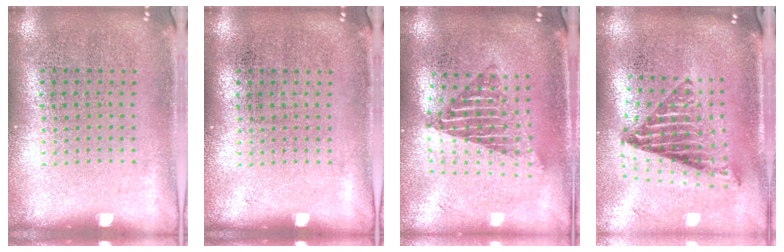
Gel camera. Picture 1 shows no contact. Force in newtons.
{"total": 0.0}
{"total": 1.8, "press": 1.5, "slide": 1.1}
{"total": 1.7, "press": 1.4, "slide": 1.0}